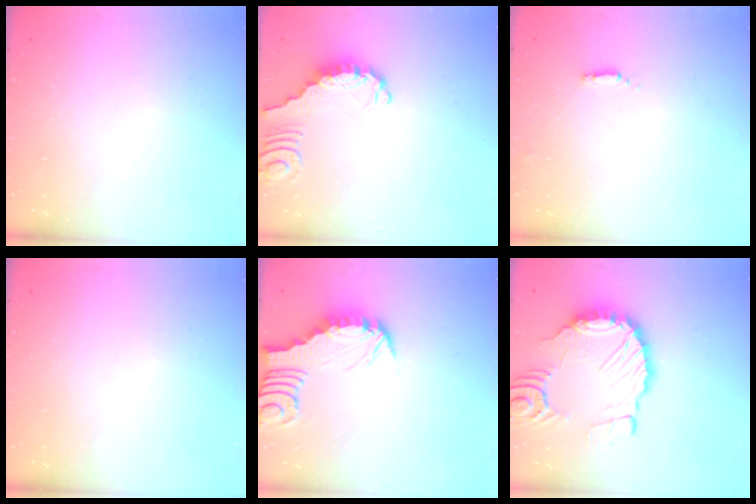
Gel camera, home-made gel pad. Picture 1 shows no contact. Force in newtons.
{"total": 1.2, "press": 1.2, "slide": 0.2}
{"total": 1.3, "press": 1.3, "slide": 0.4}
{"total": 0.0}
{"total": 2.6, "press": 2.6, "slide": 0.2}
{"total": 17.7, "press": 17.6, "slide": 2.0}